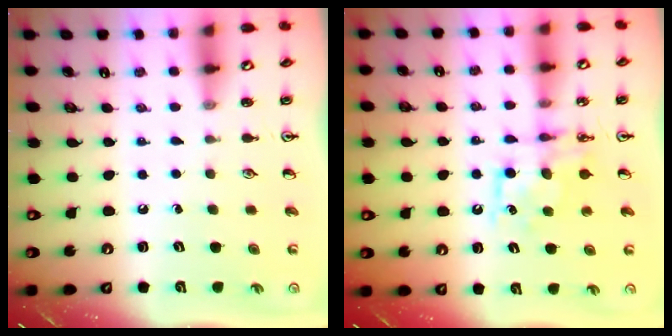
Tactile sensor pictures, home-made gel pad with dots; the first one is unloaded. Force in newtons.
{"total": 8.1, "press": 8.1, "slide": 0.3}